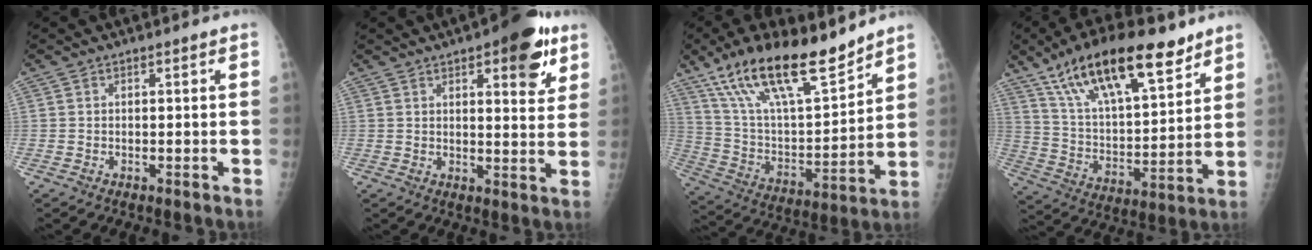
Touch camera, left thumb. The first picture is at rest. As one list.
[{"total": 11.3, "force": [5.9, 4.2, 8.7], "torque": [-0.081, -0.022, 0.071]}, {"total": 21.7, "force": [15.7, 6.5, 13.6], "torque": [-0.214, -0.065, 0.285]}, {"total": 22.8, "force": [14.5, 8.3, 15.5], "torque": [-0.238, -0.043, 0.255]}]